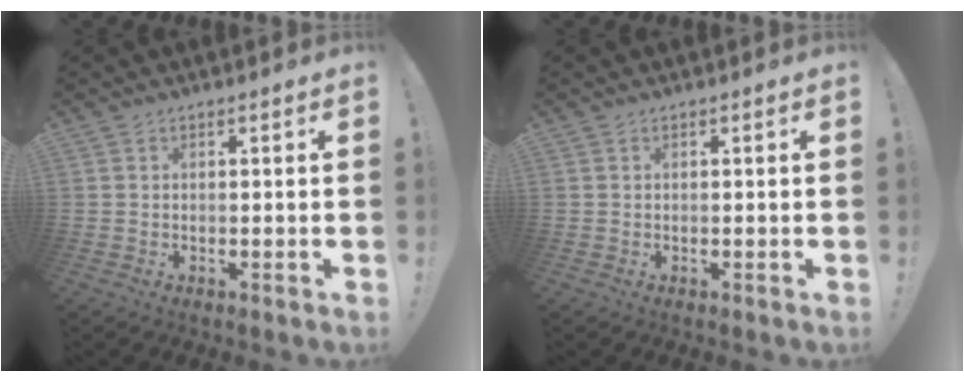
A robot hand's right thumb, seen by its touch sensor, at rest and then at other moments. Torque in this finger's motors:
{"motor_torque": [-0.22, -0.02, -0.09, 0.09, 0.03]}